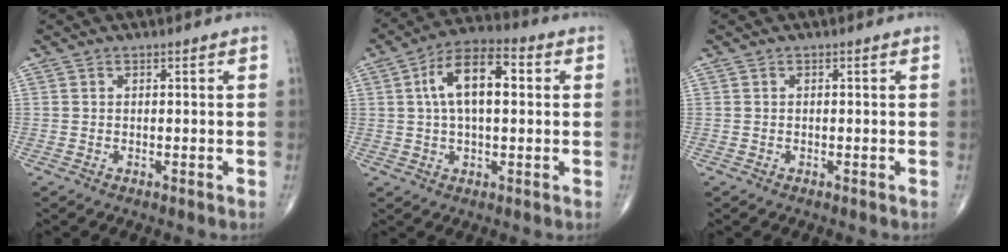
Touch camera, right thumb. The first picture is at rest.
{"total": 11.9, "force": [2.1, 5.7, 10.2], "torque": [-0.177, 0.025, 0.030]}
{"total": 0.0}